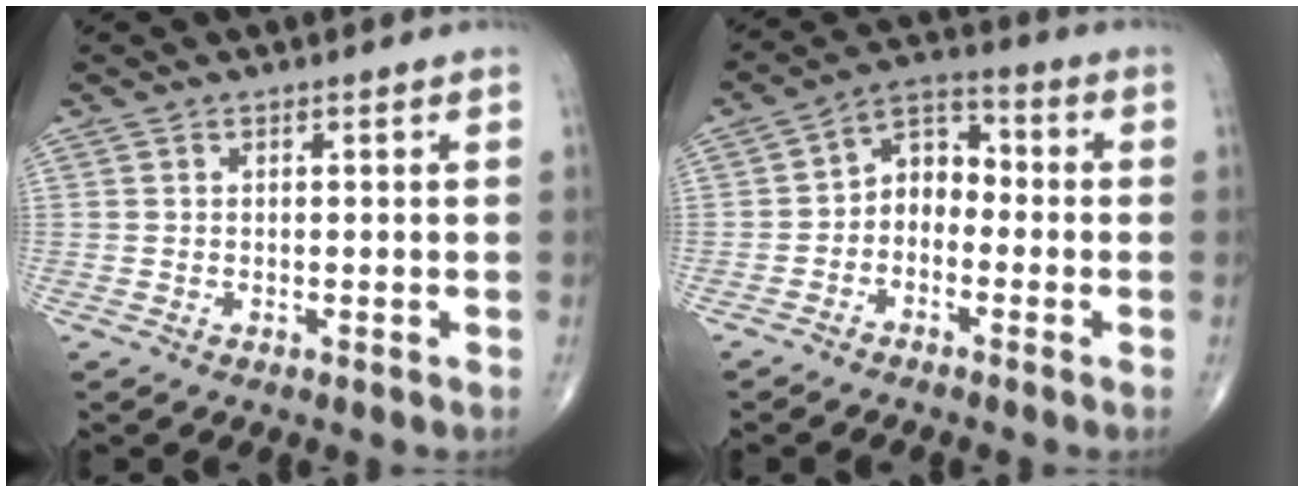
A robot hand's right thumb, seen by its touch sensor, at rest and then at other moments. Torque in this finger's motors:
{"motor_torque": [-0.02, 0.06, 0.55, -0.09, 0.11]}